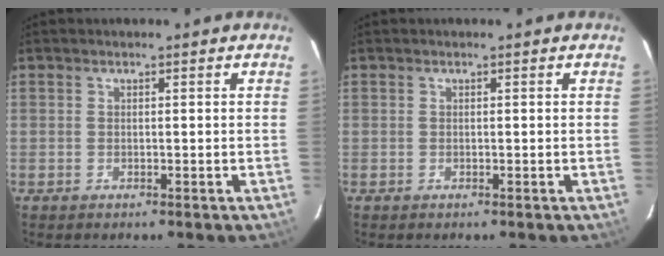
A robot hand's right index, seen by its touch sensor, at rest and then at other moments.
{"total": 0.0}